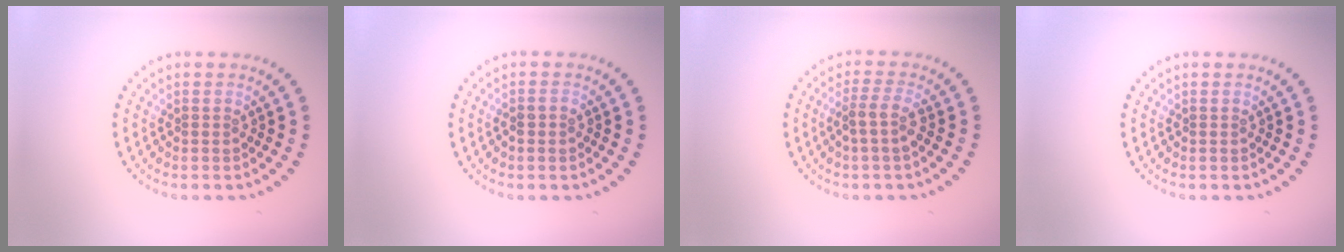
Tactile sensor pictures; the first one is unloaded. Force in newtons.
{"total": 0.6, "press": 0.6, "slide": 0.2}
{"total": 2.1, "press": 1.7, "slide": 1.3}
{"total": 0.0}